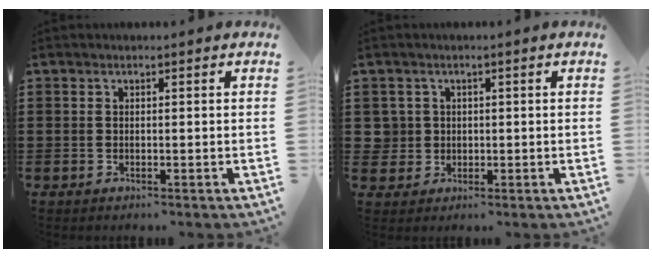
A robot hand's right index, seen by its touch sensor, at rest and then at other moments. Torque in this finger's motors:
{"motor_torque": [0.93, 1.21, 0.00, -0.01]}